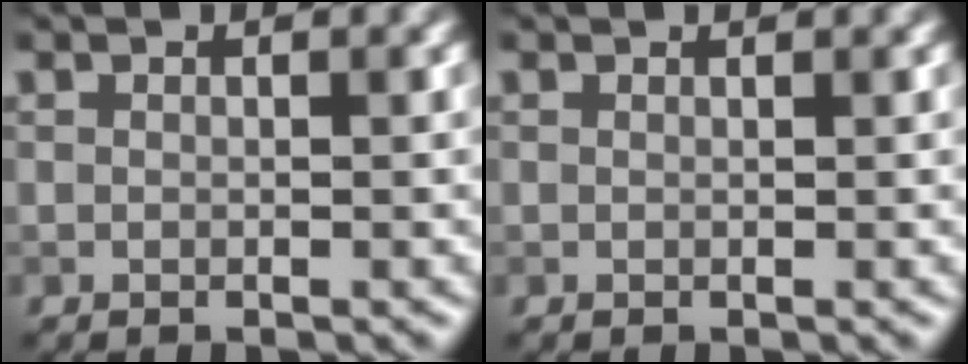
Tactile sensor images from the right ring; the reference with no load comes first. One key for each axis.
{"total": 0.9, "fx": 0.8, "fy": 0.1, "fz": 0.3, "tx": -0.004, "ty": -0.002, "tz": 0.005}